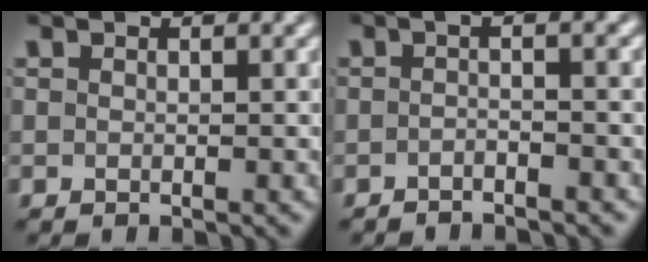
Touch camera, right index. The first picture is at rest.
{"total": 2.3, "force": [-1.5, -0.8, 1.6], "torque": [-0.015, 0.008, -0.031]}